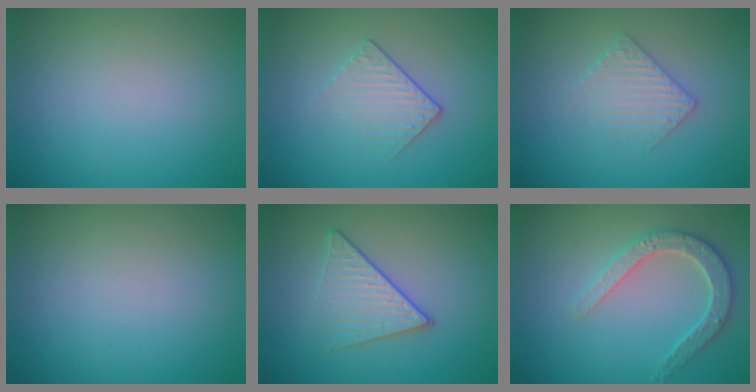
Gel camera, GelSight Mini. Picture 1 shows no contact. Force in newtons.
{"total": 1.9, "press": 1.6, "slide": 1.0}
{"total": 2.5, "press": 2.4, "slide": 0.5}
{"total": 0.0}
{"total": 3.4, "press": 2.9, "slide": 1.8}
{"total": 3.3, "press": 3.2, "slide": 0.8}